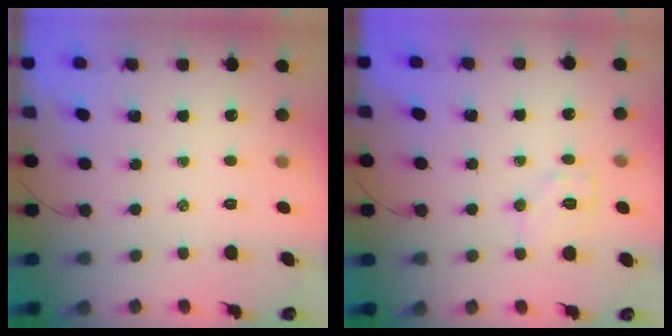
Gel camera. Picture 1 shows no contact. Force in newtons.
{"total": 7.4, "press": 7.4, "slide": 0.4}